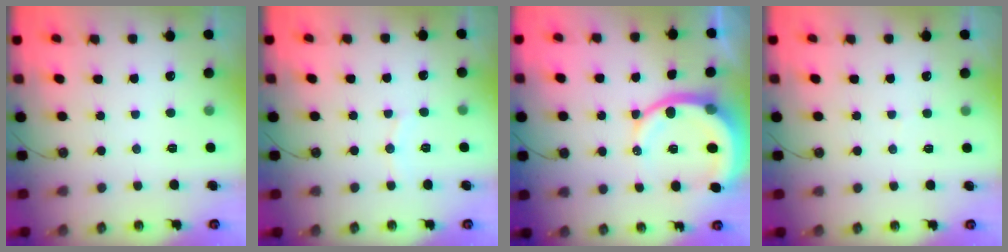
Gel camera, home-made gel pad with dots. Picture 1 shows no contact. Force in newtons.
{"total": 4.9, "press": 4.9, "slide": 0.2}
{"total": 11.7, "press": 11.5, "slide": 1.6}
{"total": 2.9, "press": 2.9, "slide": 0.2}